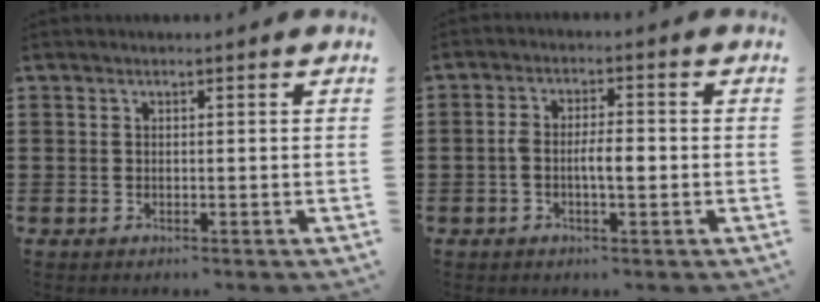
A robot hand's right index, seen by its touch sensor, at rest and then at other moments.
{"total": 4.2, "force": [-0.8, 1.3, 3.9], "torque": [-0.084, 0.000, -0.020]}